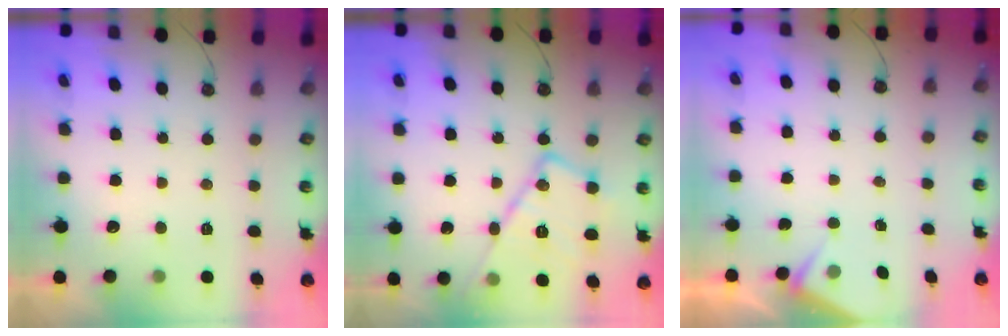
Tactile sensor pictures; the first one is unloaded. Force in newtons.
{"total": 17.8, "press": 17.7, "slide": 1.5}
{"total": 2.8, "press": 2.7, "slide": 0.4}